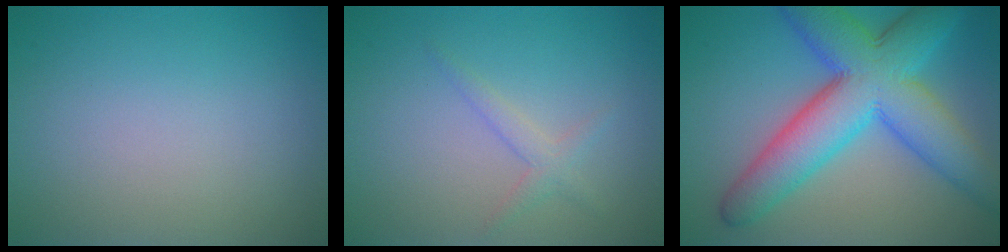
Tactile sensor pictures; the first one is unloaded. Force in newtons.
{"total": 1.3, "press": 1.3, "slide": 0.1}
{"total": 10.8, "press": 10.8, "slide": 0.1}